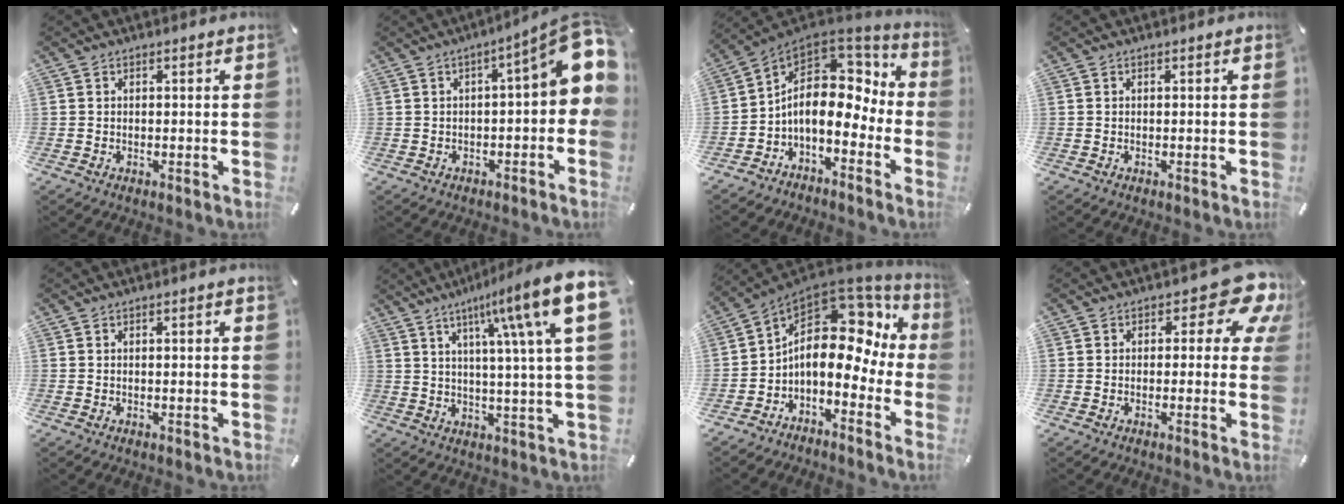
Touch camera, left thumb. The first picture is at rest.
{"total": 12.0, "force": [3.0, 3.5, 11.1], "torque": [-0.140, -0.030, 0.047]}
{"total": 12.5, "force": [0.5, 8.7, 8.9], "torque": [-0.163, -0.021, 0.010]}
{"total": 0.0}
{"total": 1.1, "force": [0.1, 0.0, 1.1], "torque": [-0.018, -0.002, 0.002]}
{"total": 19.5, "force": [7.9, 3.3, 17.5], "torque": [-0.263, -0.036, 0.107]}
{"total": 14.0, "force": [2.5, 9.6, 9.9], "torque": [-0.164, -0.039, 0.039]}
{"total": 10.3, "force": [4.5, 5.0, 7.9], "torque": [-0.090, -0.029, 0.074]}